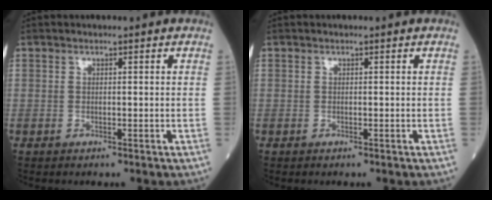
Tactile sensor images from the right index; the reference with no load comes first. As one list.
[{"total": 0.0}]